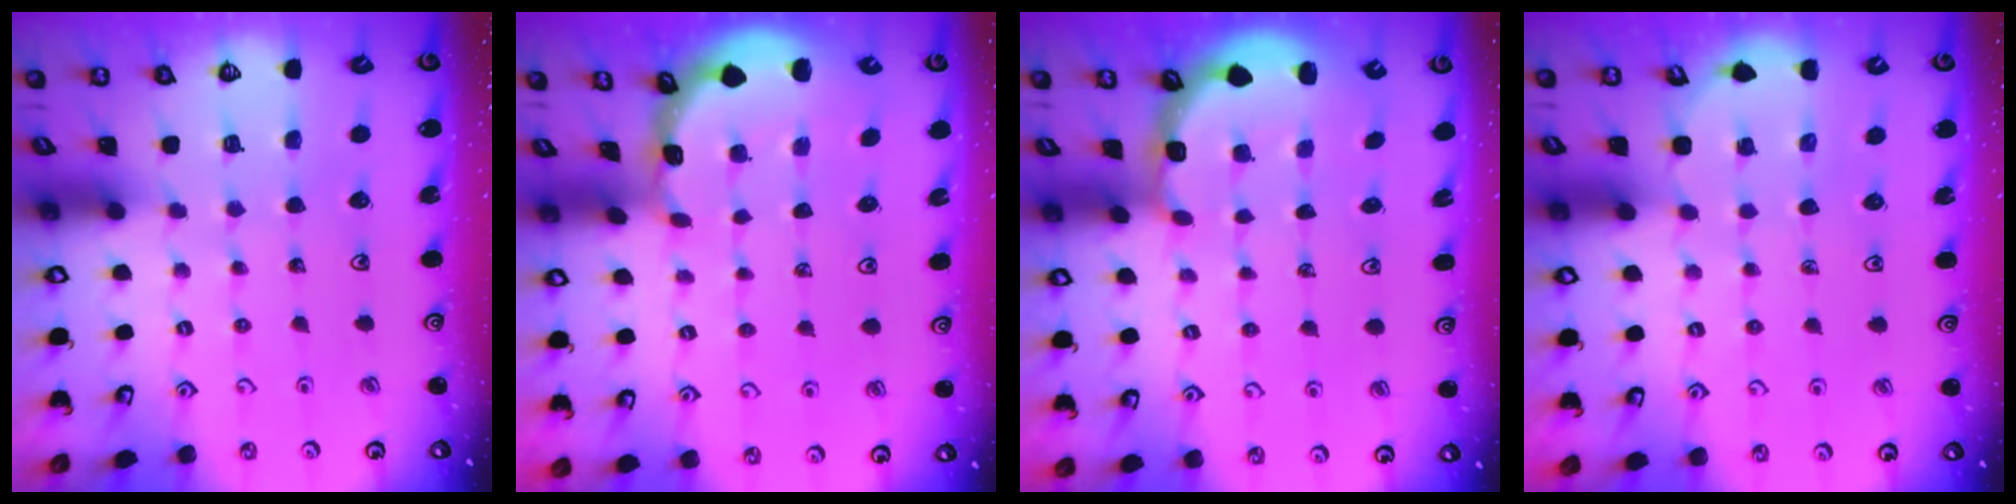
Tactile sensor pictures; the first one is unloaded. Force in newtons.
{"total": 1.2, "press": 1.2, "slide": 0.2}
{"total": 2.9, "press": 2.5, "slide": 1.4}
{"total": 2.6, "press": 2.4, "slide": 1.0}